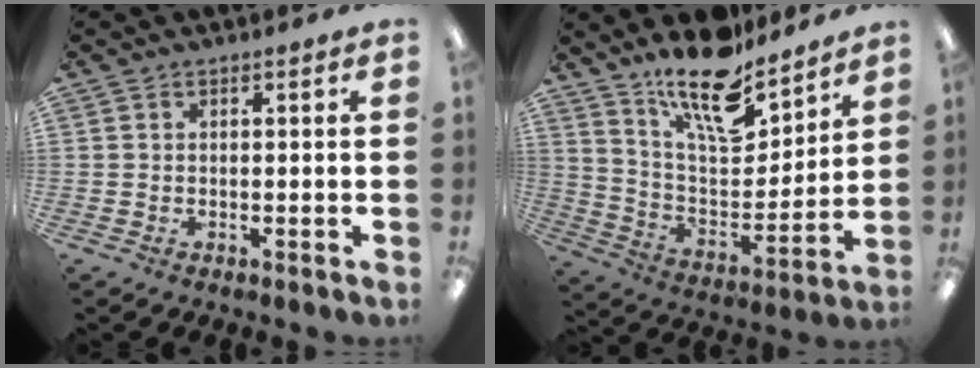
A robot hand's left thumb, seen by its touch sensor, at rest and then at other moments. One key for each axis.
{"total": 17.6, "fx": 13.7, "fy": 6.2, "fz": 9.1, "tx": -0.160, "ty": -0.093, "tz": 0.238}